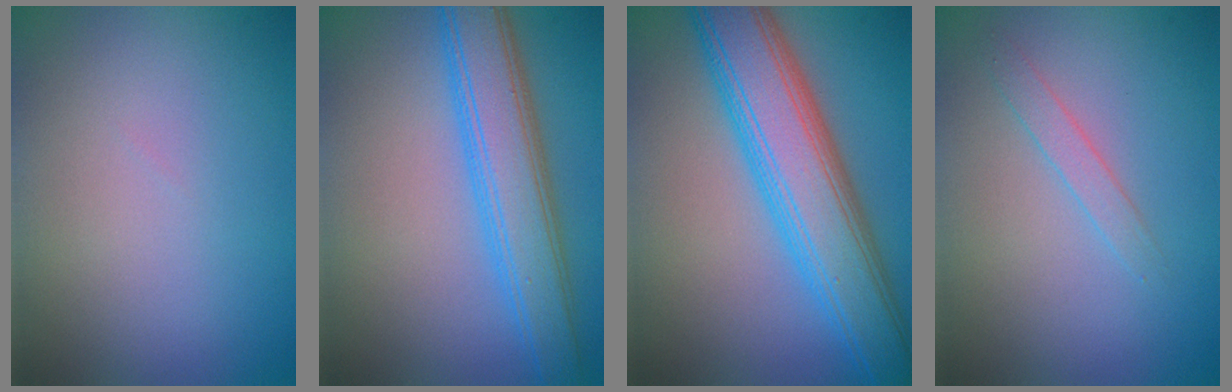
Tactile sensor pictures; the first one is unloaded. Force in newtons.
{"total": 6.0, "press": 6.0, "slide": 0.1}
{"total": 8.9, "press": 8.9, "slide": 0.0}
{"total": 1.3, "press": 1.3, "slide": 0.1}